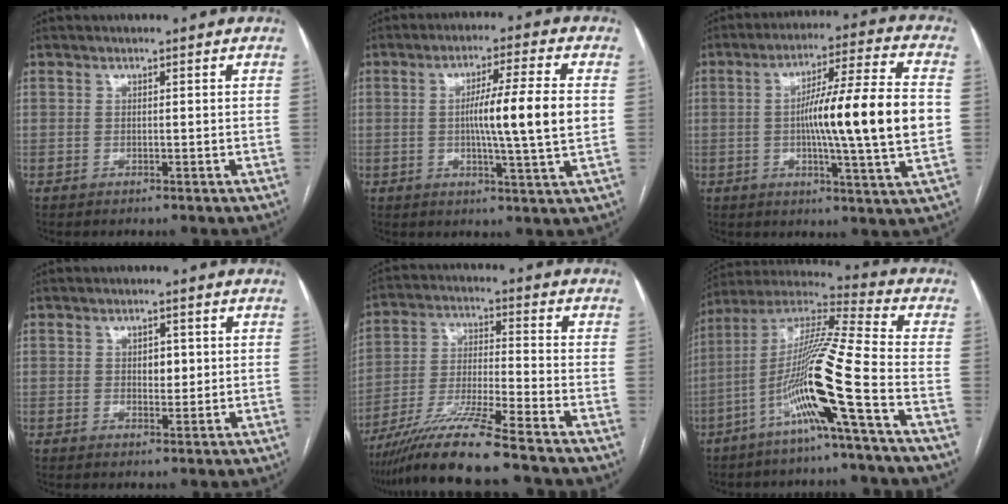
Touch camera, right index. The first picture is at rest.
{"total": 11.2, "force": [0.3, -0.6, 11.2], "torque": [-0.182, 0.001, 0.001]}
{"total": 17.3, "force": [-0.4, -0.1, 17.3], "torque": [-0.274, 0.004, -0.014]}
{"total": 2.6, "force": [0.5, 1.6, 2.0], "torque": [-0.025, 0.000, 0.009]}
{"total": 12.5, "force": [-10.0, -1.3, 7.4], "torque": [-0.142, -0.023, -0.184]}
{"total": 15.8, "force": [-6.1, -1.6, 14.5], "torque": [-0.282, -0.003, -0.122]}